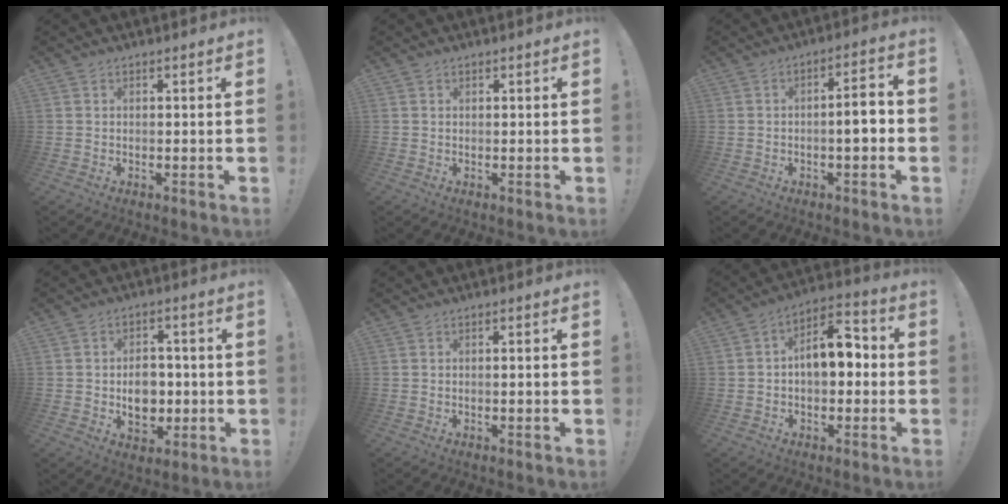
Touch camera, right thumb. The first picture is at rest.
{"total": 0.6, "force": [0.5, 0.4, 0.0], "torque": [0.006, -0.003, 0.009]}
{"total": 6.4, "force": [-1.7, 1.5, 6.0], "torque": [-0.093, 0.009, -0.033]}
{"total": 9.4, "force": [-1.2, 7.3, 5.7], "torque": [-0.087, 0.004, -0.016]}
{"total": 1.4, "force": [-0.6, -0.1, 1.2], "torque": [-0.028, 0.004, -0.011]}
{"total": 10.7, "force": [0.5, 6.5, 8.5], "torque": [-0.124, 0.013, 0.011]}